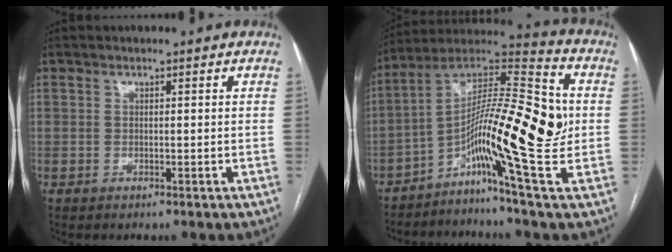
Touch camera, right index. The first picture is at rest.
{"total": 18.3, "force": [-3.2, 1.2, 18.0], "torque": [-0.311, 0.021, -0.070]}